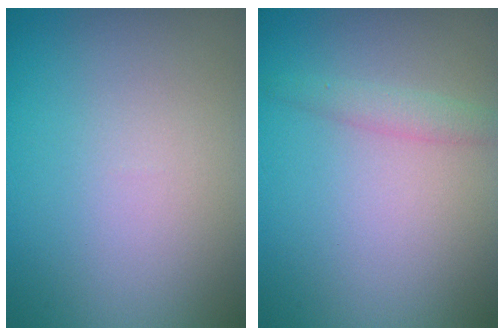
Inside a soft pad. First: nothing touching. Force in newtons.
{"total": 1.5, "press": 1.5, "slide": 0.0}